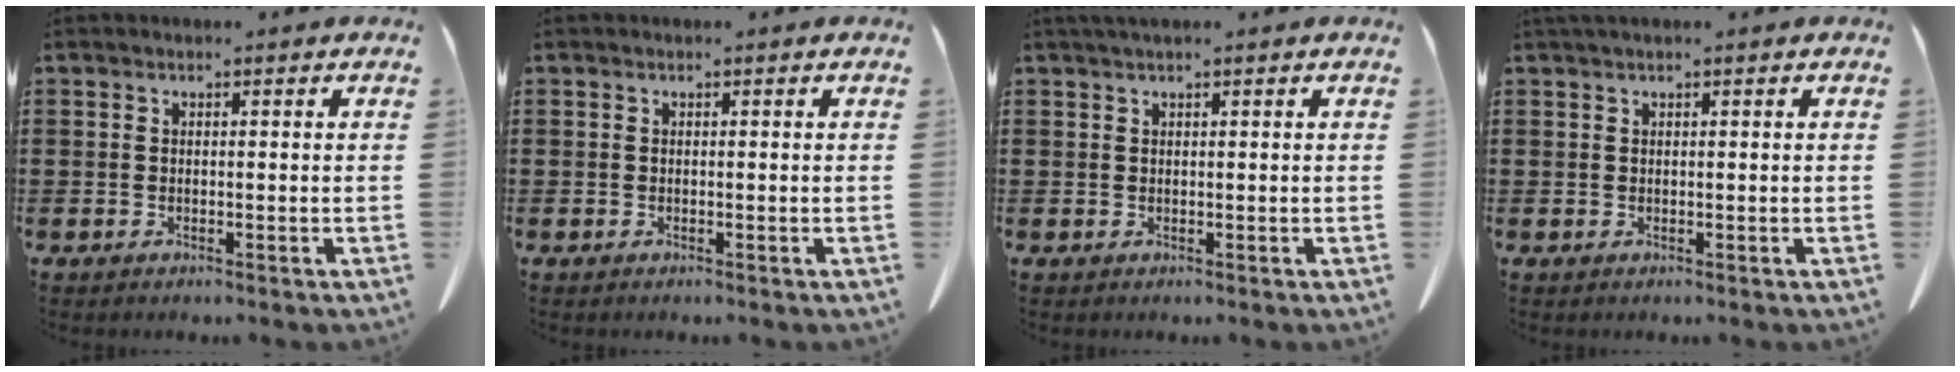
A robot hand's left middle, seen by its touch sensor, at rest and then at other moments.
{"total": 0.0}
{"total": 1.0, "force": [0.7, 0.0, 0.7], "torque": [-0.015, -0.001, 0.014]}
{"total": 0.7, "force": [0.4, 0.0, 0.6], "torque": [-0.012, 0.000, 0.008]}